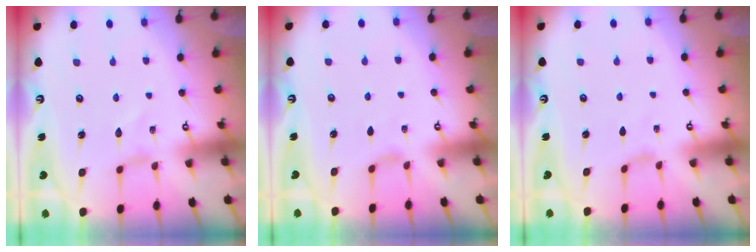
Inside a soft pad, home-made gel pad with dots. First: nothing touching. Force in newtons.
{"total": 2.4, "press": 2.3, "slide": 0.5}
{"total": 0.0}